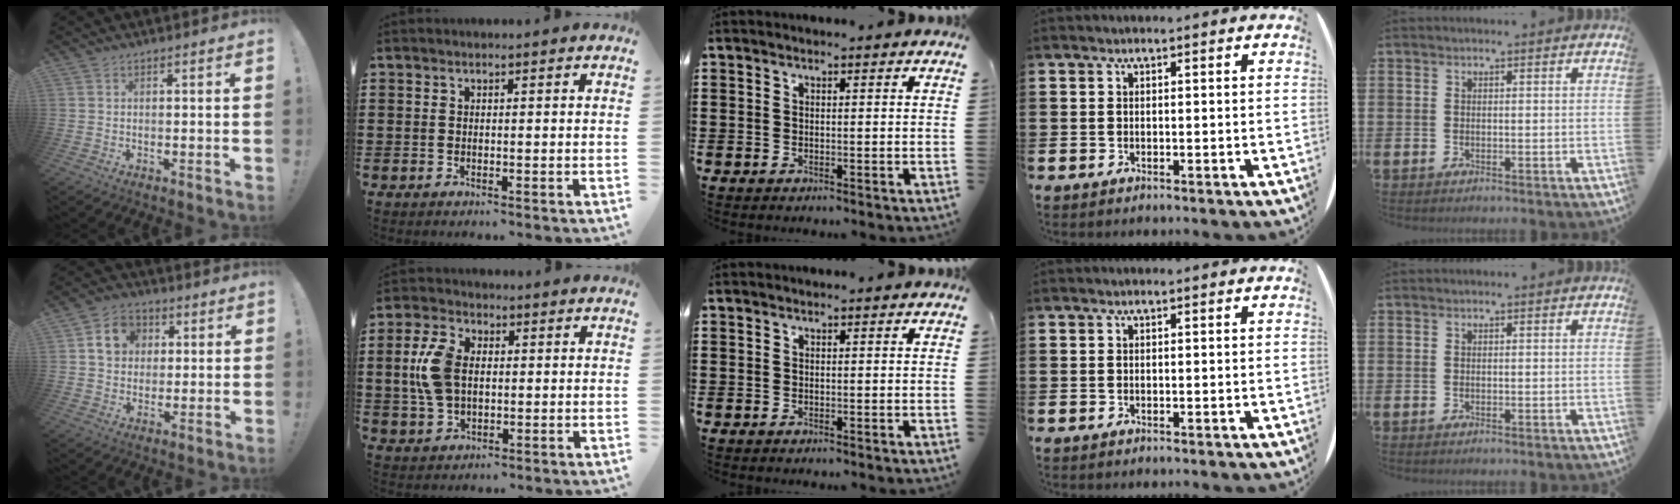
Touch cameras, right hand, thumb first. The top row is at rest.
{"thumb": {"total": 9.1, "force": [2.5, 8.0, 3.6], "torque": [-0.051, 0.002, 0.051]}, "index": {"total": 8.0, "force": [0.6, 5.1, 6.1], "torque": [-0.161, 0.007, 0.001]}}